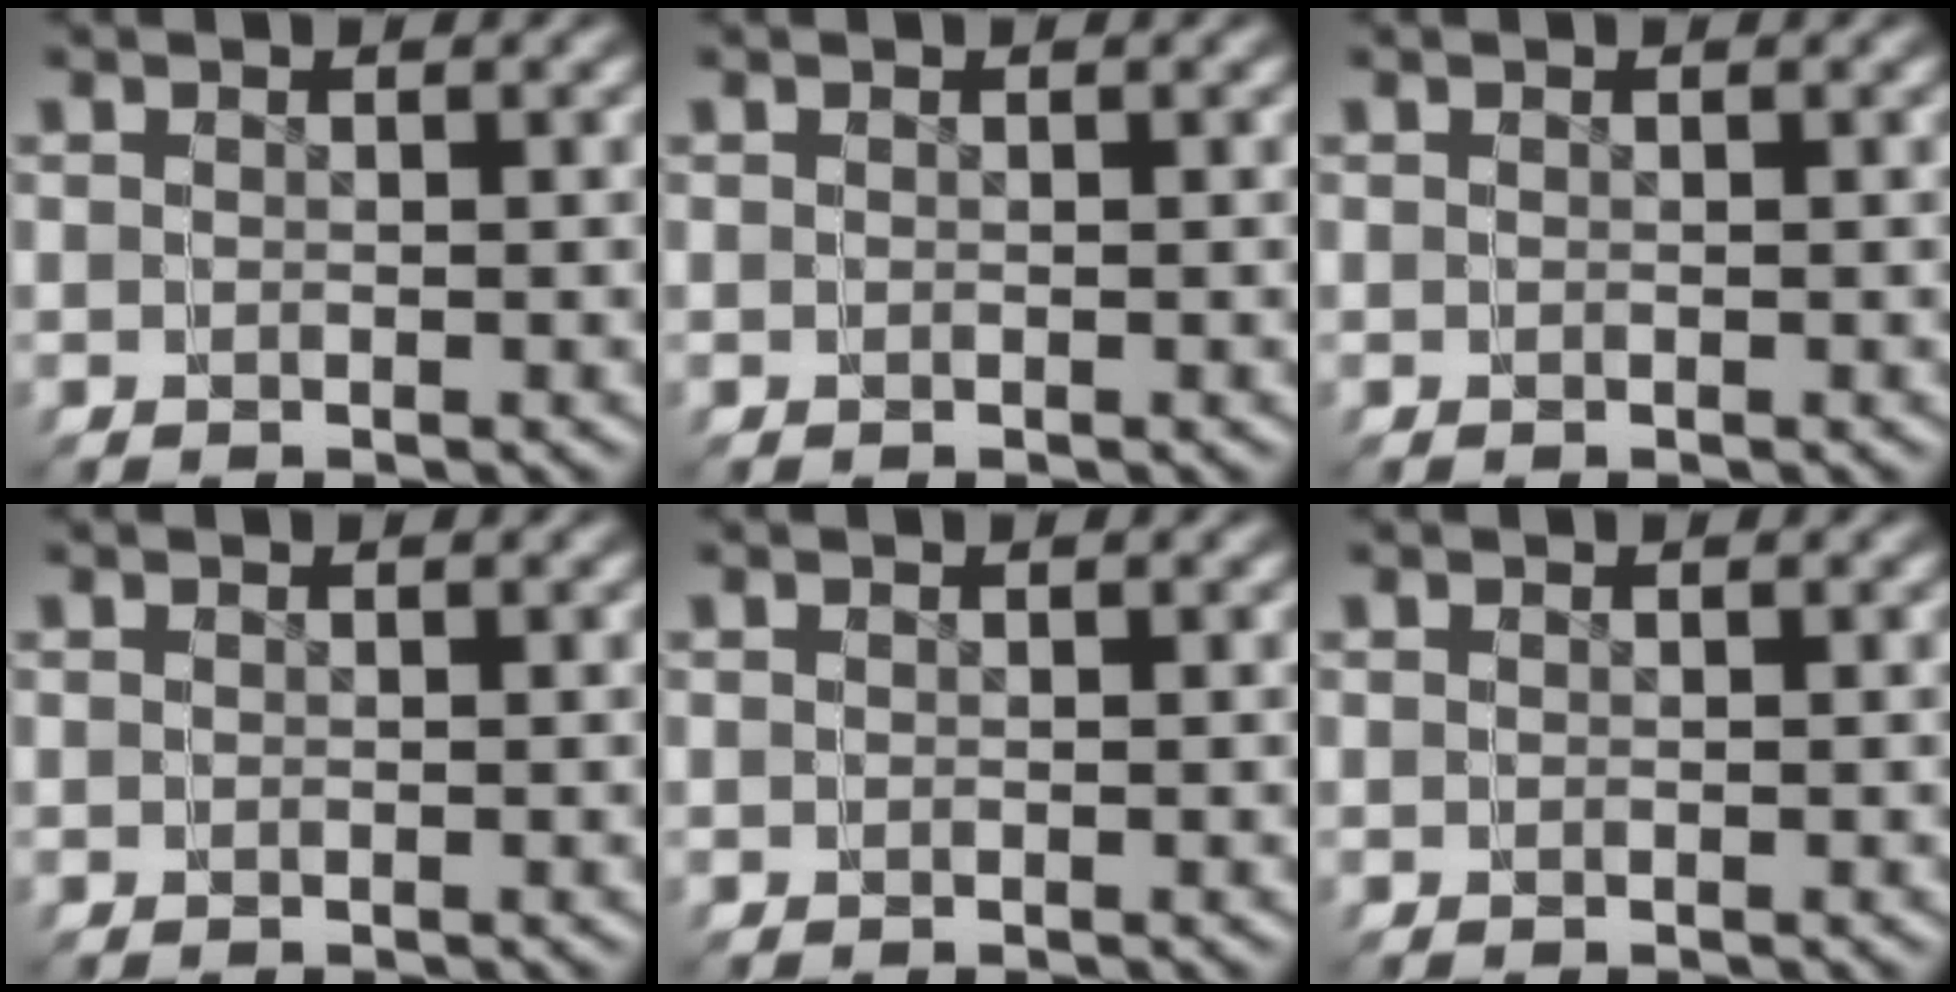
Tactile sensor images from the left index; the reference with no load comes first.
{"total": 0.0}
{"total": 0.0}
{"total": 0.0}
{"total": 0.0}
{"total": 0.0}